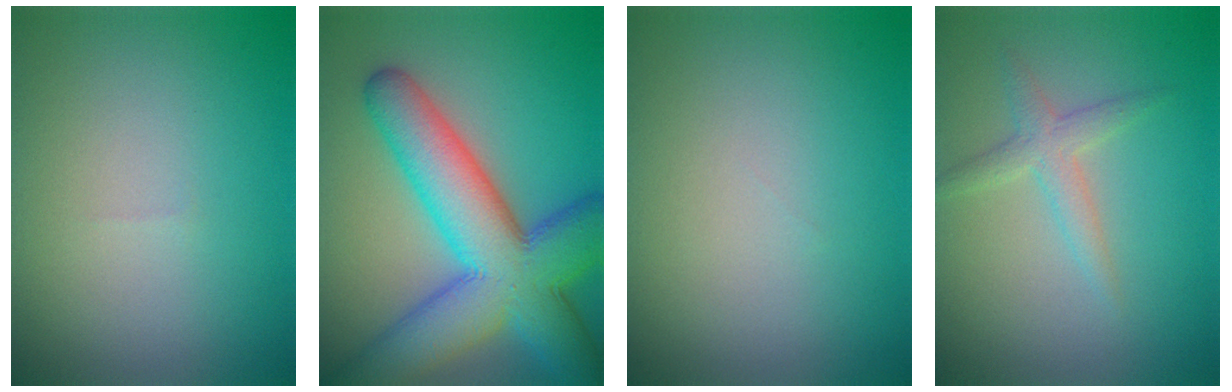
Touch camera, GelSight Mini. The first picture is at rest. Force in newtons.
{"total": 11.8, "press": 11.8, "slide": 0.3}
{"total": 0.0}
{"total": 2.1, "press": 2.1, "slide": 0.1}